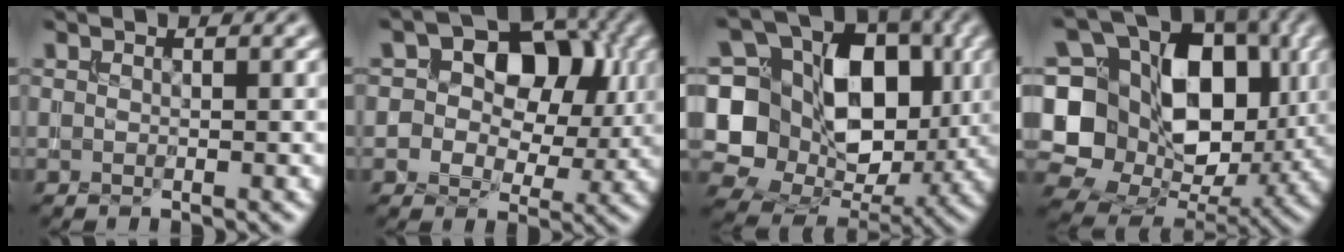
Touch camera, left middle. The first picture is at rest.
{"total": 8.5, "force": [1.8, 6.3, 5.5], "torque": [-0.056, 0.020, 0.006]}
{"total": 13.3, "force": [1.1, 10.5, 8.2], "torque": [-0.153, 0.008, 0.021]}
{"total": 14.7, "force": [1.4, 11.5, 9.1], "torque": [-0.178, 0.011, 0.034]}